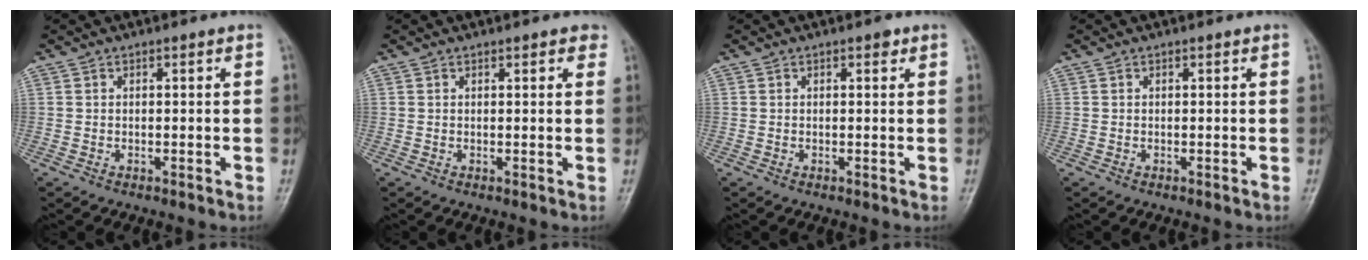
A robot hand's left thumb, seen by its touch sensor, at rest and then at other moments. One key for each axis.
{"total": 2.1, "fx": 1.3, "fy": 0.9, "fz": 1.3, "tx": -0.005, "ty": -0.002, "tz": 0.011}
{"total": 1.1, "fx": 0.6, "fy": 0.6, "fz": 0.7, "tx": -0.004, "ty": -0.001, "tz": 0.005}
{"total": 0.0}